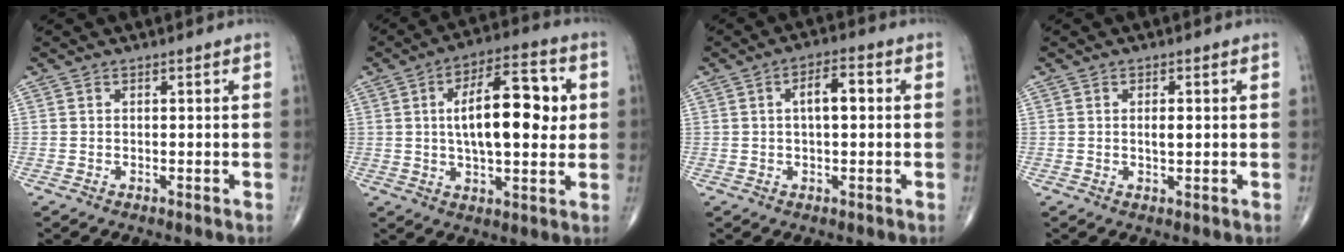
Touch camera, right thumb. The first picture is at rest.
{"total": 16.6, "force": [2.4, 6.9, 14.9], "torque": [-0.214, 0.012, 0.034]}
{"total": 5.5, "force": [0.8, 2.3, 5.0], "torque": [-0.078, 0.012, 0.008]}
{"total": 2.2, "force": [0.3, 0.8, 2.1], "torque": [-0.035, -0.002, 0.004]}